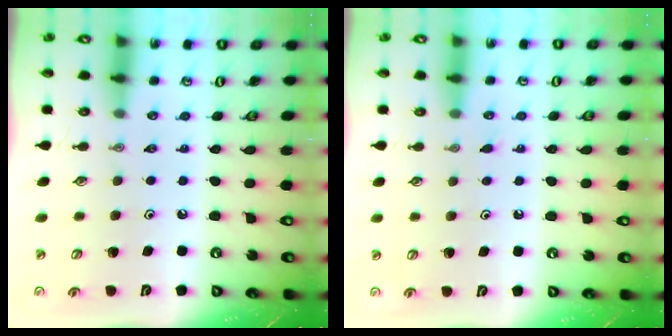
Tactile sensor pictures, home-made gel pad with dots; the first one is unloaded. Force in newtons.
{"total": 3.3, "press": 3.2, "slide": 0.3}